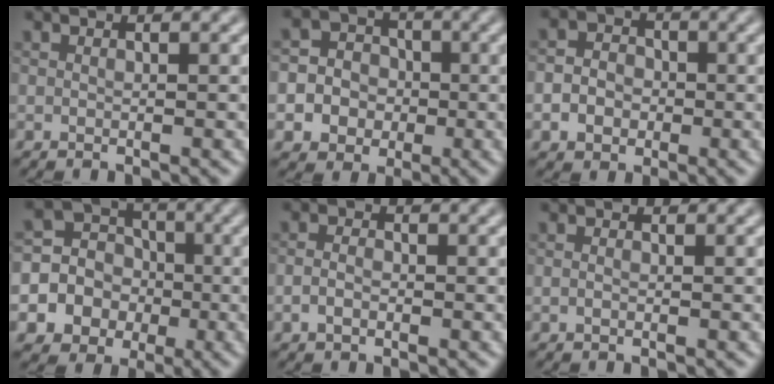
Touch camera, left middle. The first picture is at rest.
{"total": 6.9, "force": [-1.7, 6.4, 1.6], "torque": [-0.016, 0.010, -0.058]}
{"total": 3.7, "force": [-0.8, 3.2, 1.6], "torque": [-0.002, 0.003, -0.028]}
{"total": 7.8, "force": [-1.8, 7.3, 2.2], "torque": [-0.048, 0.009, -0.048]}
{"total": 1.5, "force": [-0.6, 0.9, 0.9], "torque": [-0.019, 0.001, -0.016]}
{"total": 0.5, "force": [-0.2, 0.3, 0.4], "torque": [-0.009, -0.002, -0.005]}